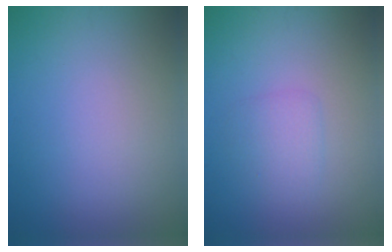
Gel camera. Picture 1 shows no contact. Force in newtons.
{"total": 1.8, "press": 1.8, "slide": 0.1}